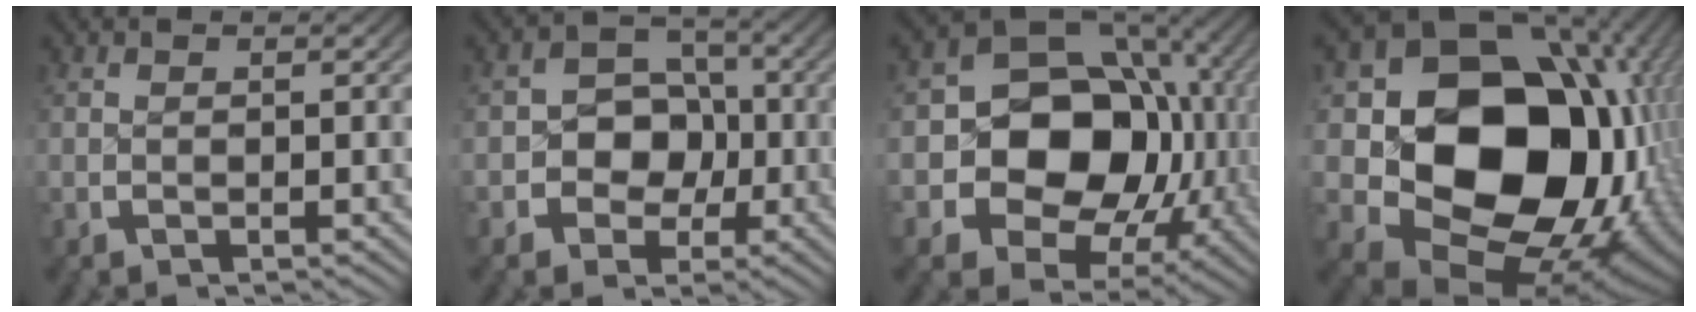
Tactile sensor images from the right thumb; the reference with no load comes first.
{"total": 8.2, "force": [-2.0, 7.2, 3.5], "torque": [-0.069, -0.022, -0.035]}
{"total": 19.2, "force": [-0.8, 14.7, 12.2], "torque": [-0.250, -0.057, -0.009]}
{"total": 28.9, "force": [-1.3, 19.9, 20.8], "torque": [-0.382, -0.066, -0.004]}